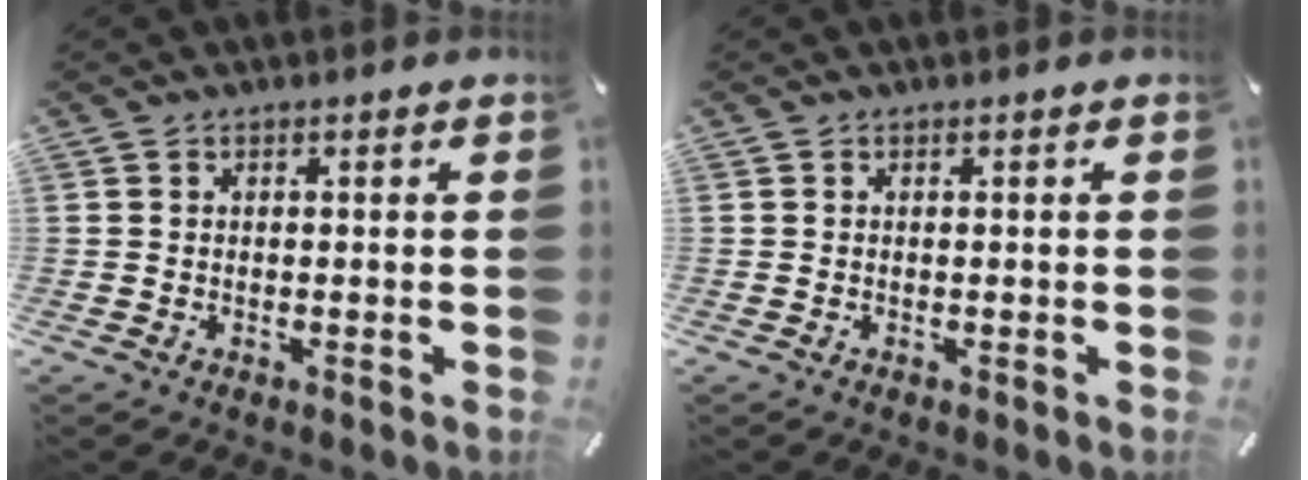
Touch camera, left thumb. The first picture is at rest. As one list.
[{"total": 0.0}]